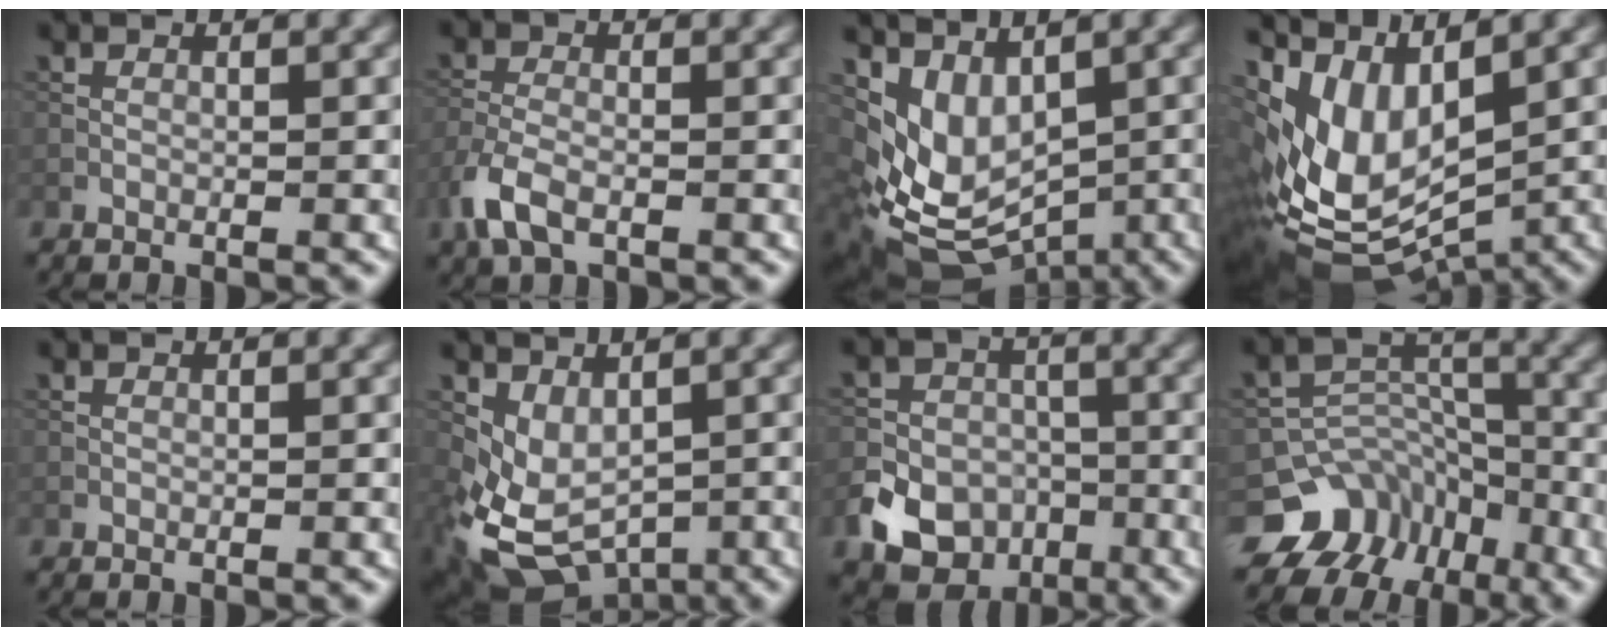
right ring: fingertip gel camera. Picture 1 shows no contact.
{"total": 3.6, "force": [-1.9, 1.7, 2.5], "torque": [-0.061, -0.005, -0.046]}
{"total": 7.1, "force": [0.6, 4.9, 5.1], "torque": [-0.096, -0.025, 0.024]}
{"total": 11.2, "force": [1.9, 5.9, 9.4], "torque": [-0.208, -0.022, 0.058]}
{"total": 0.0}
{"total": 6.5, "force": [-1.0, 4.5, 4.6], "torque": [-0.098, -0.024, -0.005]}
{"total": 9.0, "force": [-4.7, 7.1, 2.9], "torque": [-0.035, -0.020, -0.101]}
{"total": 8.2, "force": [-5.5, 5.9, 1.6], "torque": [-0.014, 0.015, -0.083]}